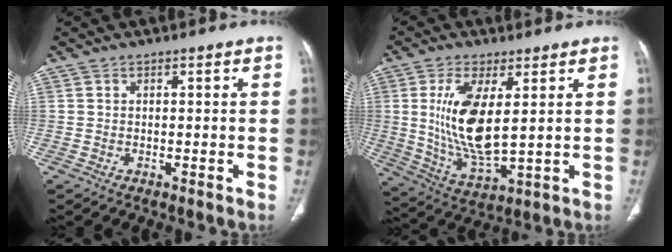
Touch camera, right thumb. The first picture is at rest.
{"total": 13.4, "force": [2.5, 5.2, 12.1], "torque": [-0.243, -0.029, 0.063]}